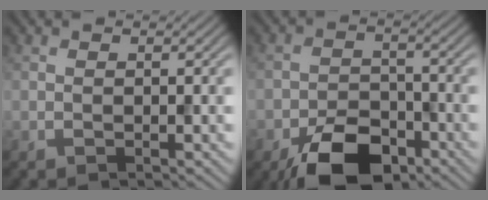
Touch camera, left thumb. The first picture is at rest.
{"total": 8.4, "force": [-5.4, 4.3, 4.8], "torque": [-0.079, -0.007, -0.104]}